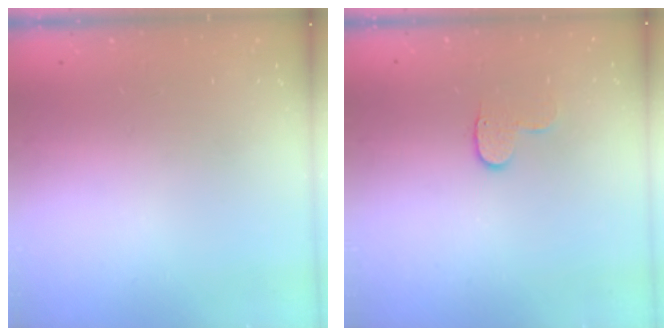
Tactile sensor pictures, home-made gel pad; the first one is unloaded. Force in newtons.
{"total": 6.0, "press": 6.0, "slide": 0.6}